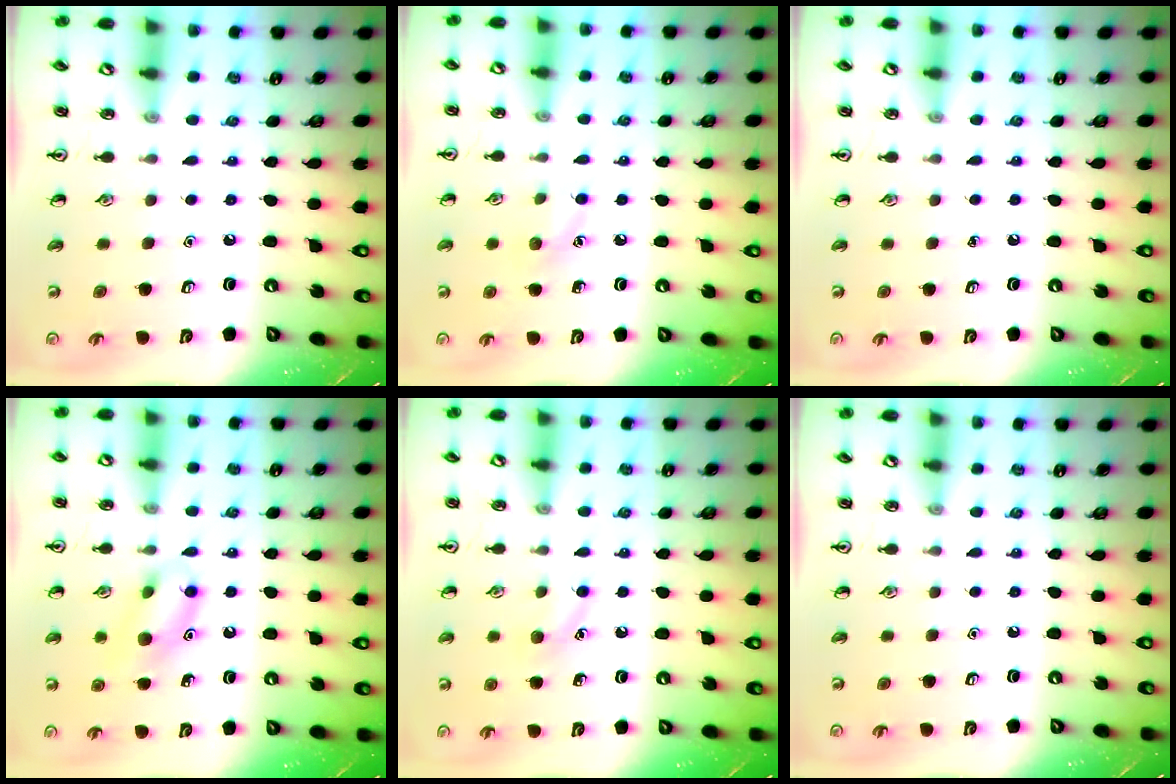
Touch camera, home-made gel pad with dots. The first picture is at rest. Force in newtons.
{"total": 5.9, "press": 5.7, "slide": 1.7}
{"total": 0.0}
{"total": 10.1, "press": 10.0, "slide": 1.2}
{"total": 6.8, "press": 6.4, "slide": 2.2}
{"total": 0.0}